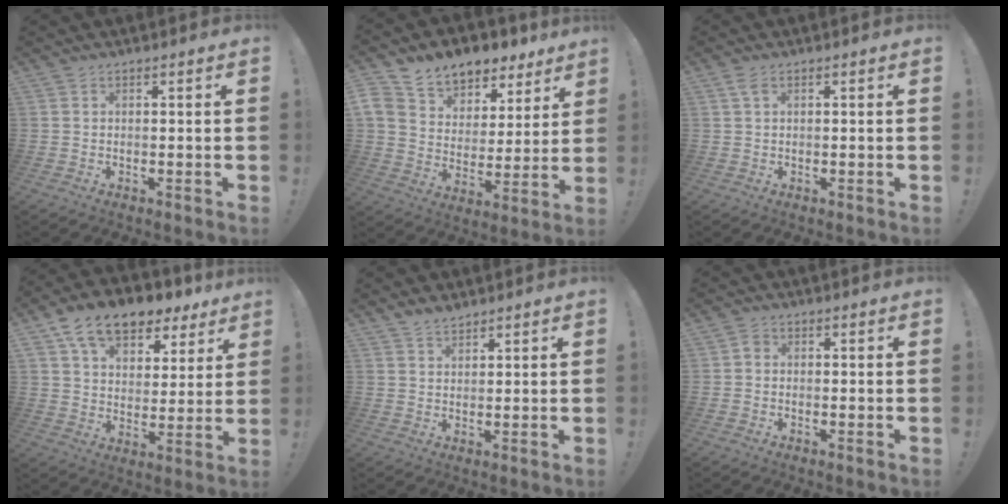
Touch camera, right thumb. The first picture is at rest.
{"total": 11.4, "force": [8.5, 7.0, 3.0], "torque": [-0.055, -0.061, 0.162]}
{"total": 2.1, "force": [0.9, 1.0, 1.6], "torque": [-0.027, 0.000, 0.015]}
{"total": 14.2, "force": [9.2, 8.3, 6.7], "torque": [-0.111, -0.050, 0.172]}
{"total": 3.4, "force": [3.0, 1.3, 0.9], "torque": [-0.011, -0.020, 0.055]}
{"total": 1.4, "force": [-0.4, 1.1, 0.7], "torque": [-0.016, 0.006, -0.007]}